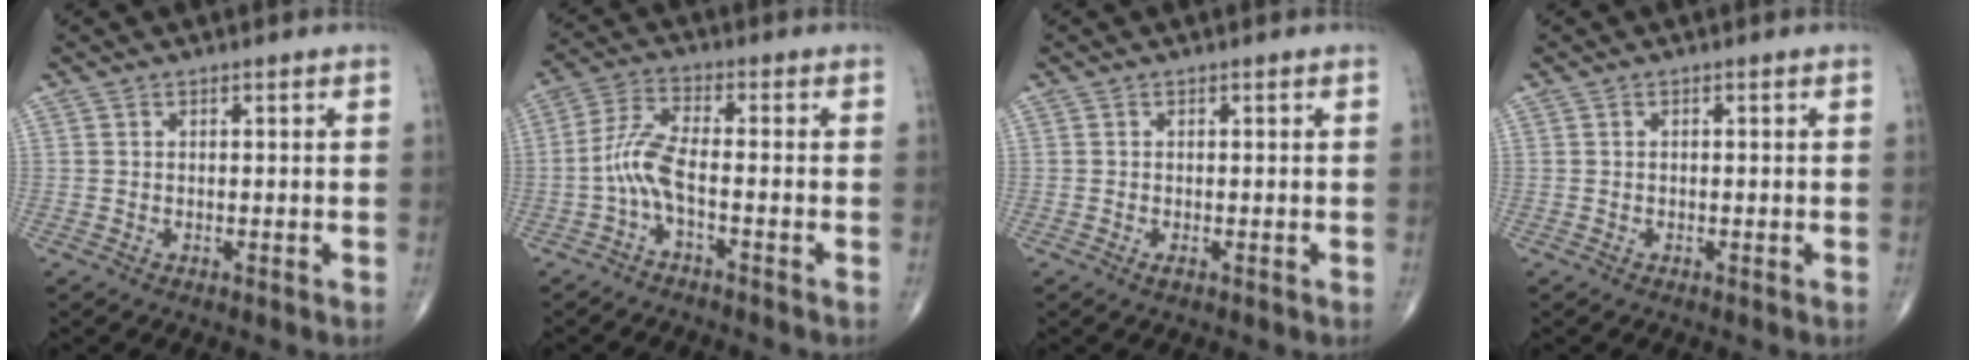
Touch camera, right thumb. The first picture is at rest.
{"total": 6.3, "force": [-2.1, 1.5, 5.7], "torque": [-0.137, 0.028, -0.048]}
{"total": 0.6, "force": [-0.2, 0.2, 0.5], "torque": [-0.006, -0.002, -0.004]}
{"total": 0.0}